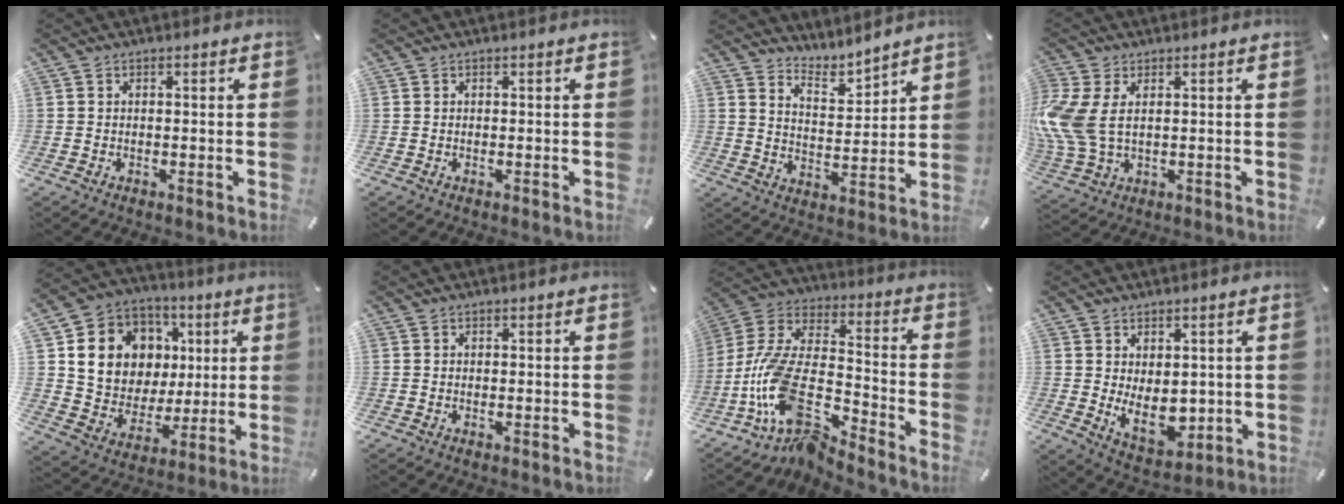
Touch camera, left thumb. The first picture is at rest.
{"total": 0.0}
{"total": 6.1, "force": [5.7, 2.1, -0.3], "torque": [-0.002, -0.057, 0.102]}
{"total": 10.1, "force": [1.6, 6.4, 7.6], "torque": [-0.192, -0.008, 0.030]}
{"total": 13.6, "force": [3.7, 12.4, 4.3], "torque": [-0.071, -0.016, 0.081]}
{"total": 0.0}
{"total": 17.0, "force": [-10.1, 8.0, 11.0], "torque": [-0.252, 0.016, -0.188]}
{"total": 9.3, "force": [0.4, 6.4, 6.7], "torque": [-0.100, -0.014, 0.009]}